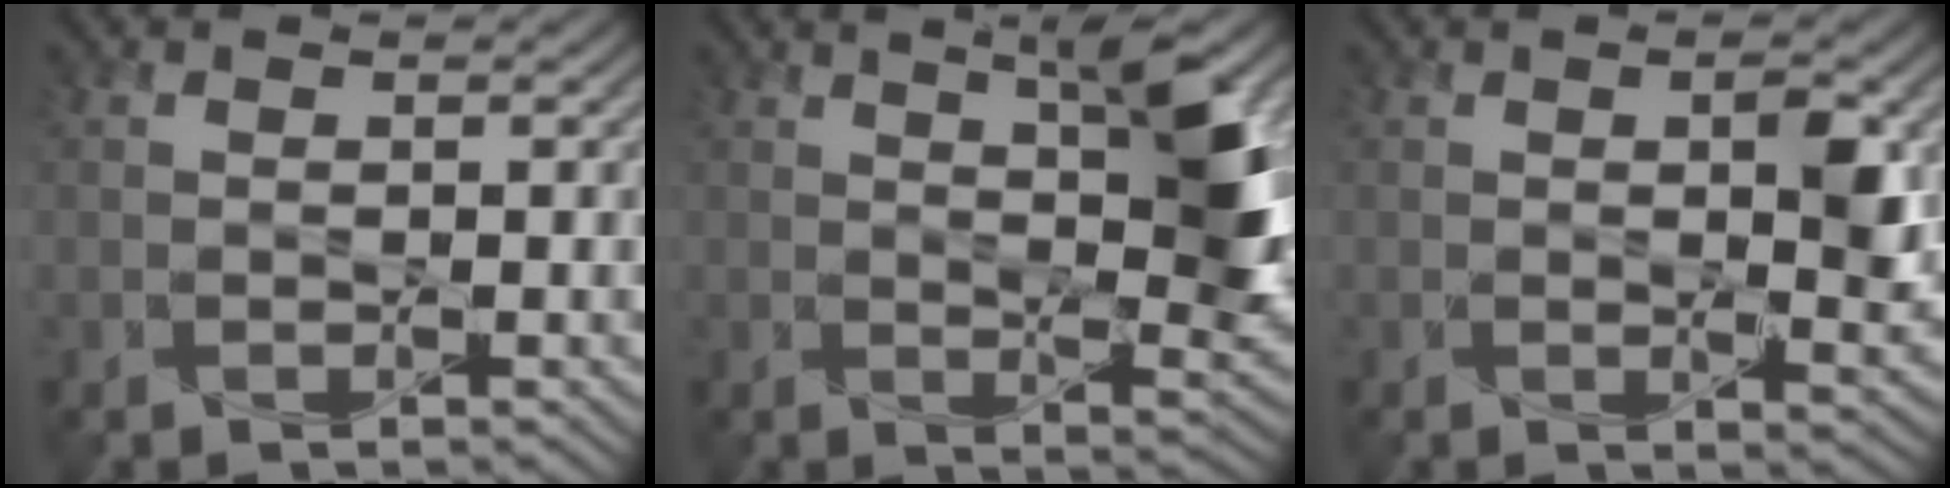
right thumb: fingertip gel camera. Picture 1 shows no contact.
{"total": 8.3, "force": [2.8, 2.2, 7.4], "torque": [-0.115, -0.001, 0.051]}
{"total": 3.9, "force": [0.9, 1.2, 3.6], "torque": [-0.065, -0.006, 0.017]}